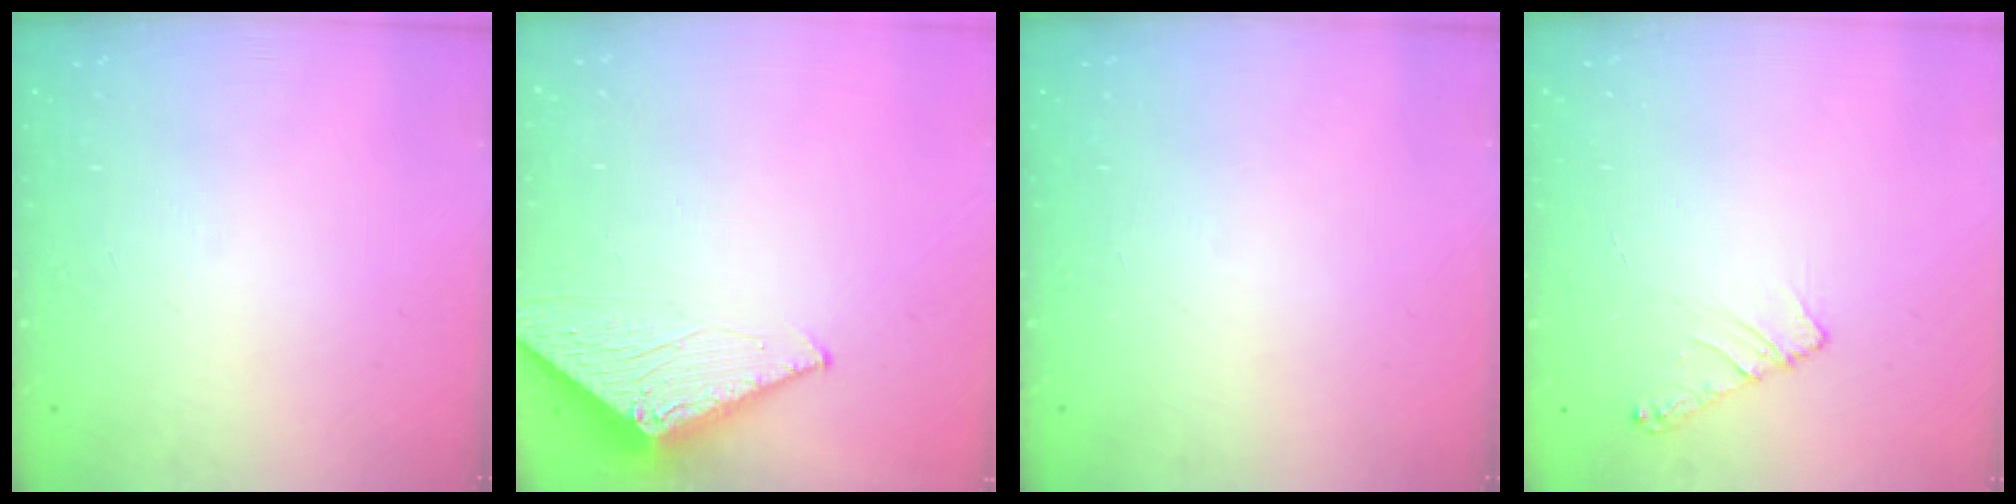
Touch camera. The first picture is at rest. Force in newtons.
{"total": 3.0, "press": 3.0, "slide": 0.2}
{"total": 0.0}
{"total": 5.9, "press": 5.8, "slide": 1.0}